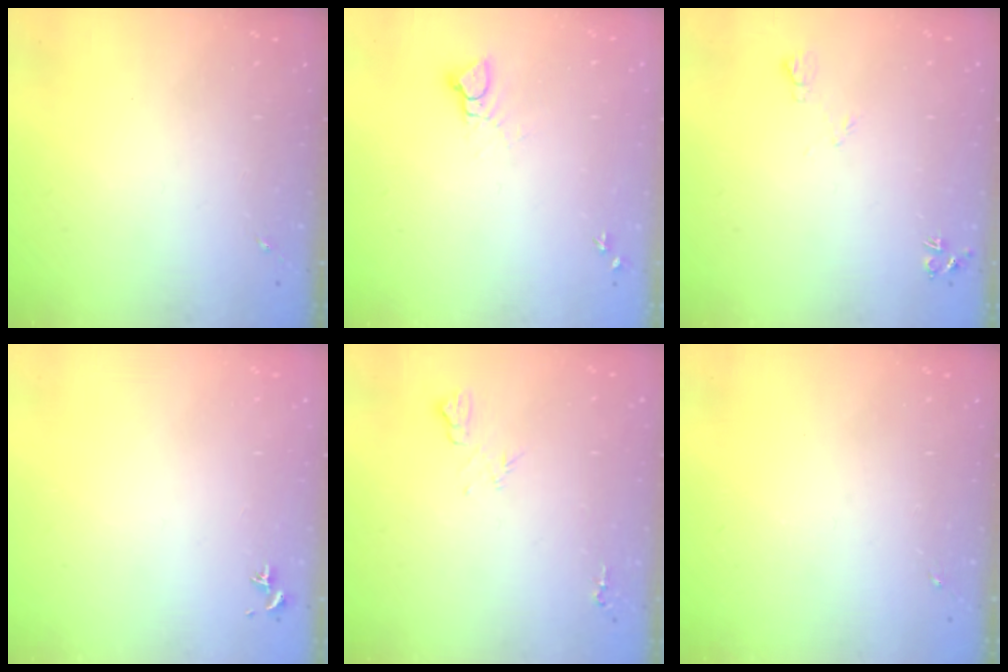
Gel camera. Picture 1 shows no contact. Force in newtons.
{"total": 3.7, "press": 3.7, "slide": 0.3}
{"total": 5.2, "press": 5.1, "slide": 1.0}
{"total": 0.7, "press": 0.5, "slide": 0.4}
{"total": 5.8, "press": 5.8, "slide": 0.7}
{"total": 0.0}